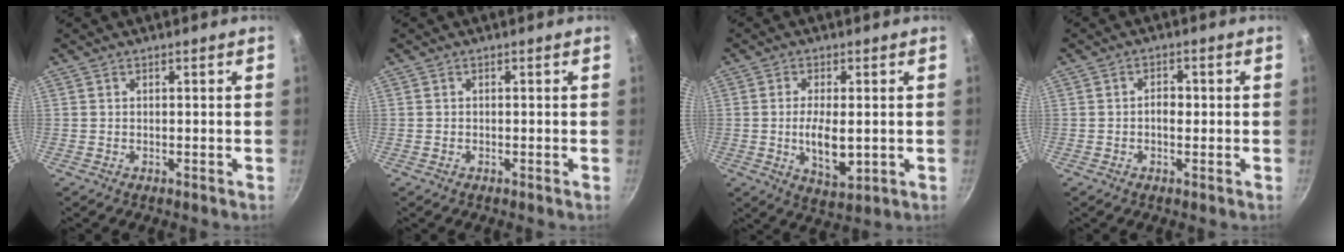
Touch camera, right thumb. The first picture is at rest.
{"total": 0.0}
{"total": 7.9, "force": [-0.5, 3.4, 7.1], "torque": [-0.128, -0.010, -0.003]}
{"total": 2.5, "force": [-0.2, 1.7, 1.9], "torque": [-0.017, 0.007, -0.007]}